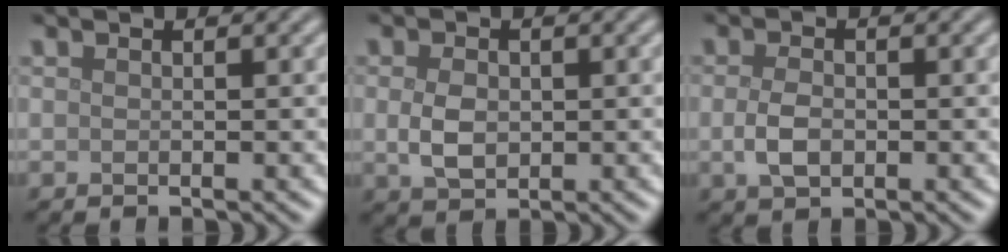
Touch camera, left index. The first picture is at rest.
{"total": 2.9, "force": [0.0, 2.1, 2.0], "torque": [-0.045, -0.001, 0.000]}
{"total": 2.5, "force": [-0.4, 1.6, 1.9], "torque": [-0.042, -0.002, -0.008]}